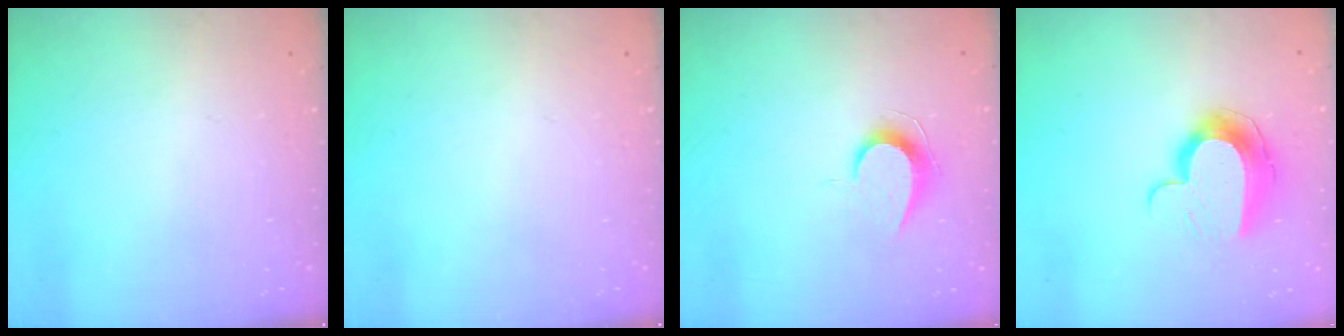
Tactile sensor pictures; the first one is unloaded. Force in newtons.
{"total": 0.0}
{"total": 7.0, "press": 7.0, "slide": 0.7}
{"total": 10.0, "press": 9.9, "slide": 1.1}